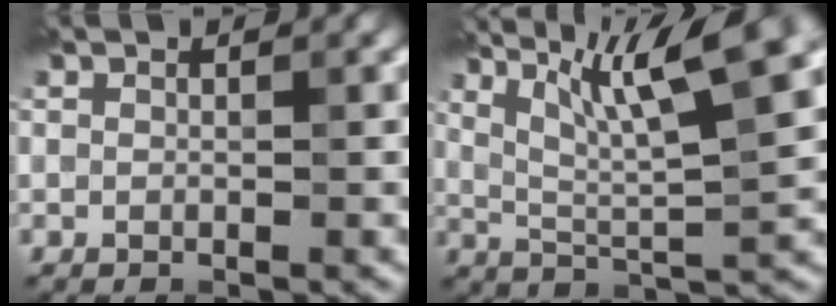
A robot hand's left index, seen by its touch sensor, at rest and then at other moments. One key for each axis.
{"total": 10.0, "fx": 4.8, "fy": 2.0, "fz": 8.5, "tx": -0.143, "ty": 0.013, "tz": 0.088}